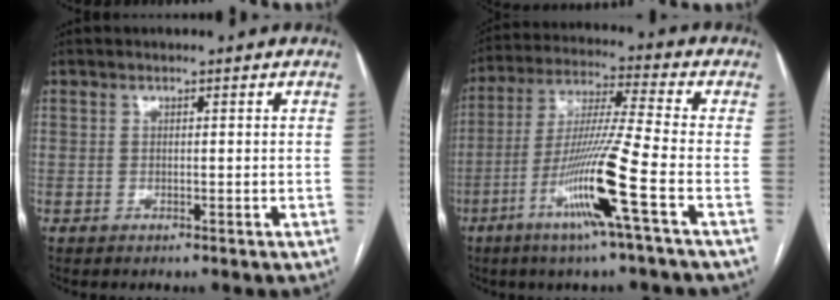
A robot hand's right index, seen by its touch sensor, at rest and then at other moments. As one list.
[{"total": 13.8, "force": [-5.6, -1.7, 12.5], "torque": [-0.247, -0.017, -0.111]}]